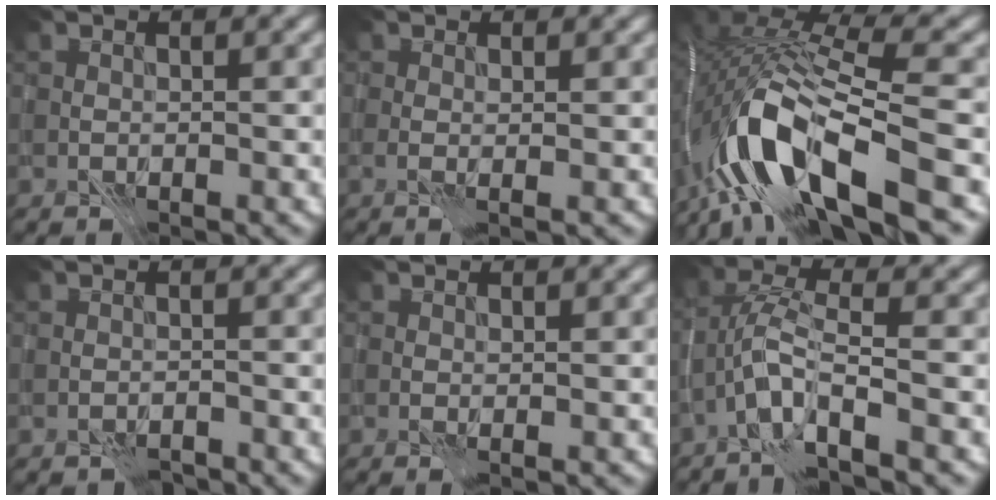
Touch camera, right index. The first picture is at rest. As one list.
[{"total": 1.8, "force": [0.6, 0.7, 1.6], "torque": [-0.012, 0.003, 0.002]}, {"total": 13.3, "force": [-5.3, 5.2, 11.1], "torque": [-0.229, 0.008, -0.087]}, {"total": 1.1, "force": [-1.0, 0.3, 0.1], "torque": [0.000, 0.003, -0.018]}, {"total": 0.9, "force": [0.4, 0.2, 0.8], "torque": [-0.006, 0.005, 0.008]}, {"total": 4.6, "force": [-2.1, 1.2, 4.0], "torque": [-0.080, 0.009, -0.048]}]